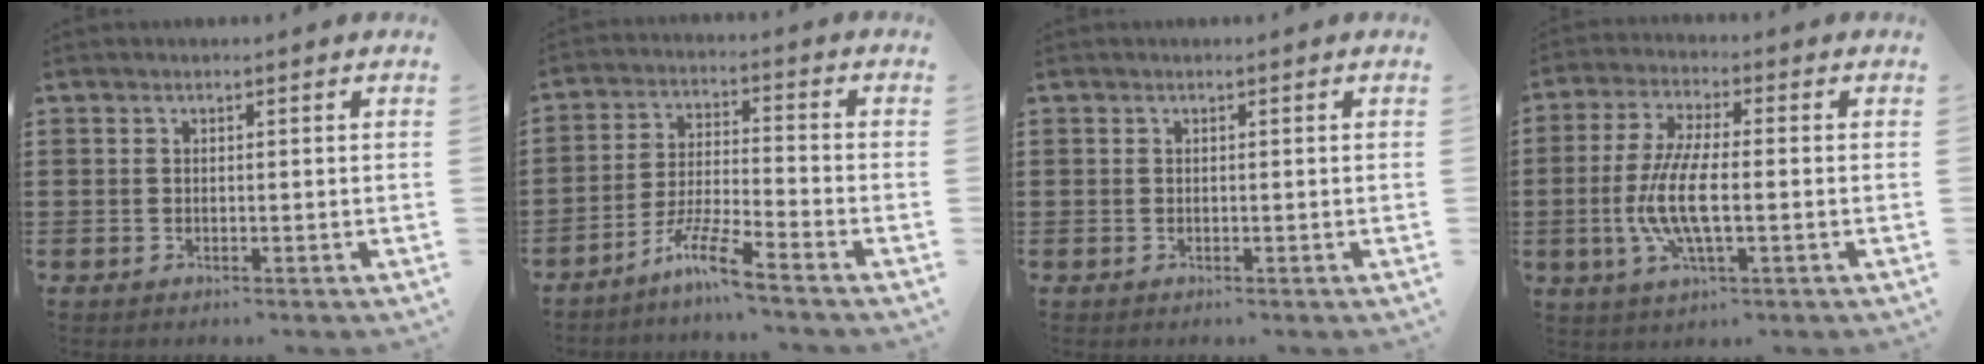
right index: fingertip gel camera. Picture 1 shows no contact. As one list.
[{"total": 7.3, "force": [-5.8, 0.0, 4.4], "torque": [-0.099, -0.009, -0.115]}, {"total": 0.0}, {"total": 8.8, "force": [-1.9, 2.6, 8.2], "torque": [-0.187, -0.015, -0.043]}]